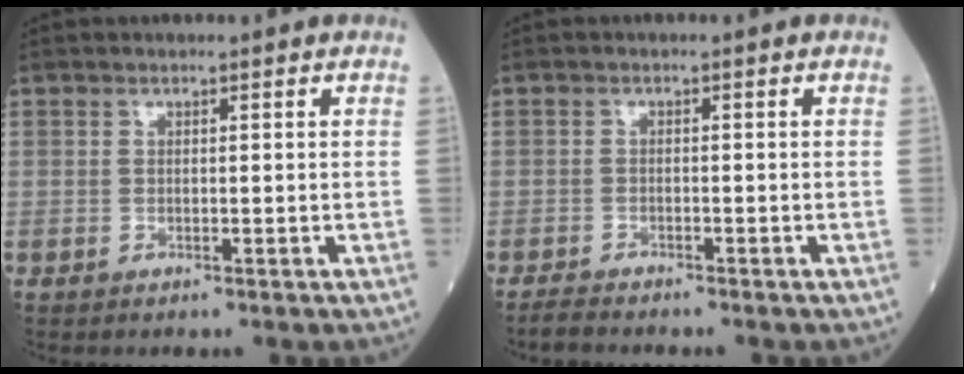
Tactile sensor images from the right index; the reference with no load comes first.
{"total": 3.9, "force": [-3.4, 0.9, 1.5], "torque": [-0.038, -0.013, -0.057]}